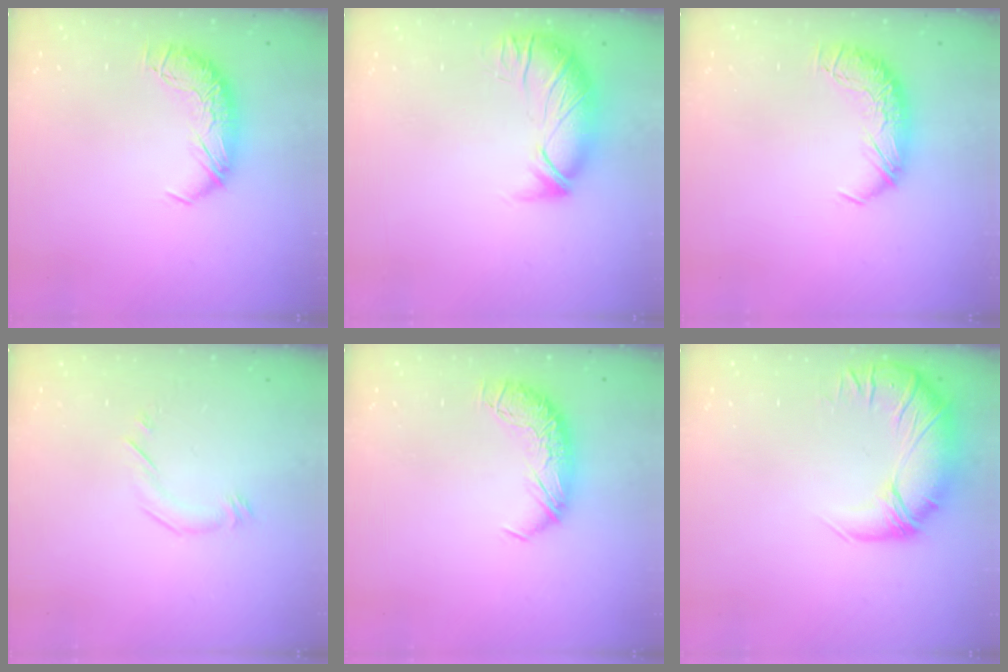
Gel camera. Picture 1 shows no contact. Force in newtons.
{"total": 2.9, "press": 1.4, "slide": 2.6}
{"total": 0.0}
{"total": 6.4, "press": 6.3, "slide": 0.5}
{"total": 0.0}
{"total": 3.2, "press": 0.8, "slide": 3.2}